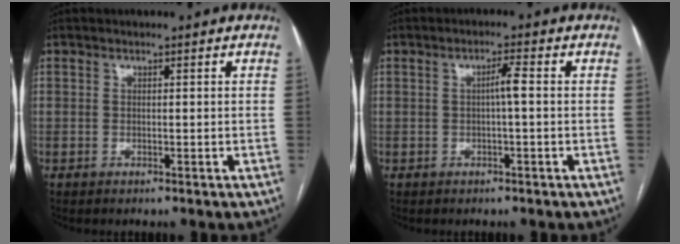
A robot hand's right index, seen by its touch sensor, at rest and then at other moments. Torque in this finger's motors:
{"motor_torque": [0.20, -0.03, 0.06, 0.06]}